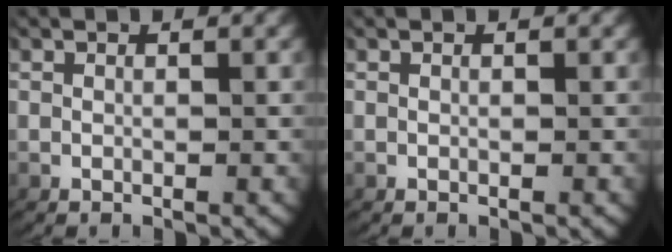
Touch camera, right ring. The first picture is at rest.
{"total": 0.0}